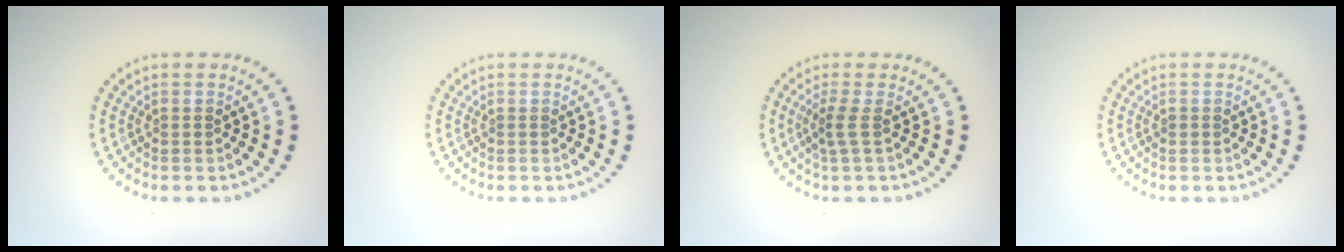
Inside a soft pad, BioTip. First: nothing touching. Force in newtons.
{"total": 0.0}
{"total": 1.8, "press": 1.1, "slide": 1.3}
{"total": 0.5, "press": 0.5, "slide": 0.2}